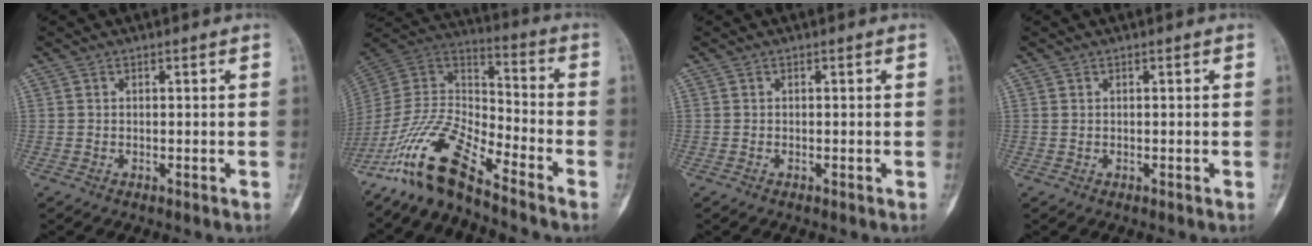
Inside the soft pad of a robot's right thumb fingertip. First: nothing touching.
{"total": 14.7, "force": [-11.4, 3.7, 8.5], "torque": [-0.159, 0.081, -0.230]}
{"total": 0.0}
{"total": 0.0}